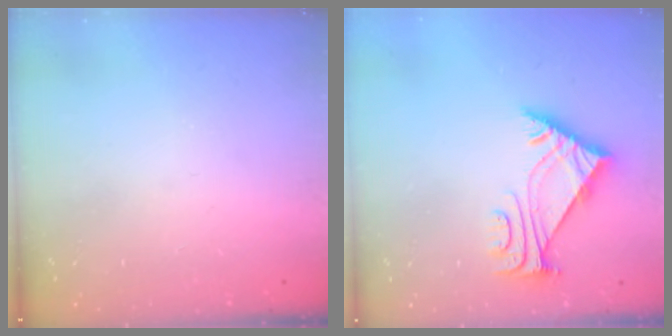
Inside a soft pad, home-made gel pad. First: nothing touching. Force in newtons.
{"total": 6.2, "press": 6.1, "slide": 1.1}